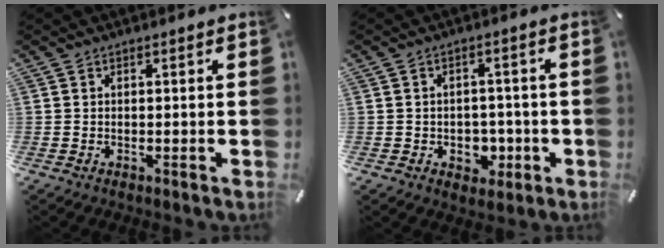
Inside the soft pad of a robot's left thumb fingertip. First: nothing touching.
{"total": 4.9, "force": [-1.0, 4.4, 2.0], "torque": [-0.014, 0.001, -0.020]}